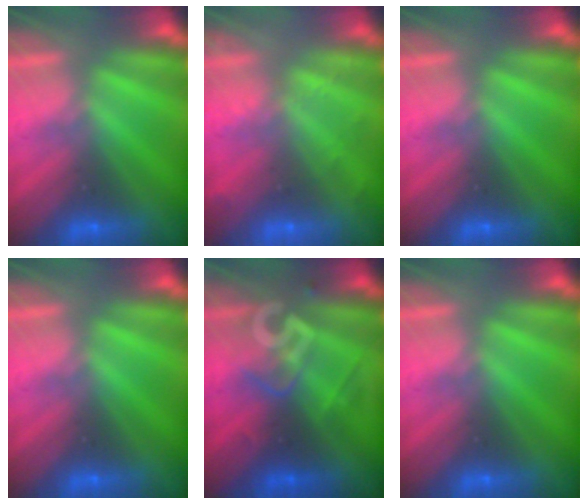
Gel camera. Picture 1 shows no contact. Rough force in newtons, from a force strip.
{"total": 2.1}
{"total": 0.0}
{"total": 0.0}
{"total": 2.7}
{"total": 0.0}